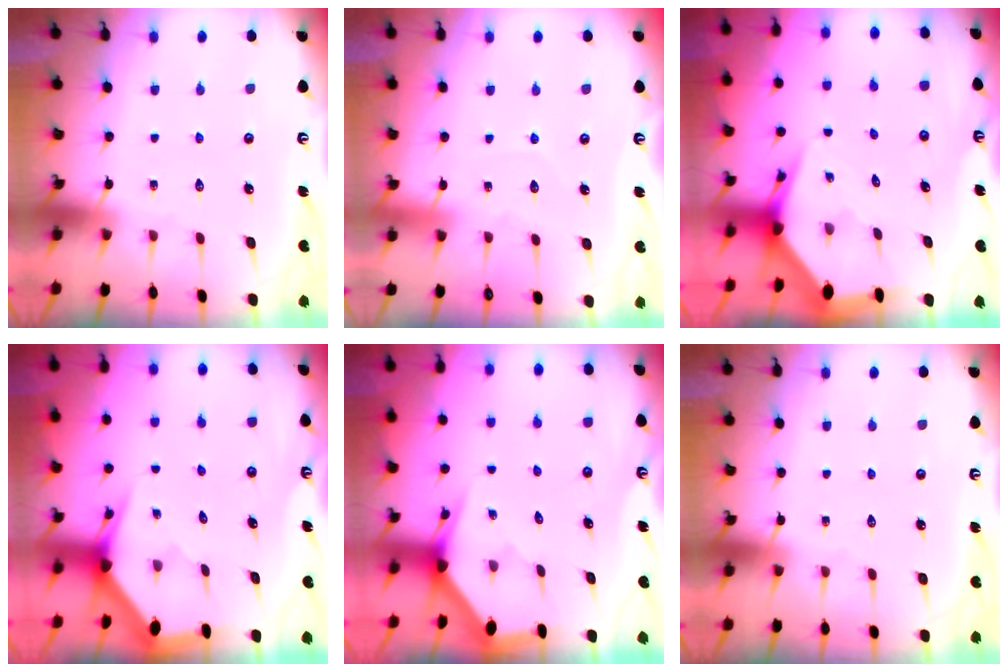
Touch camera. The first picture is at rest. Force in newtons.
{"total": 3.1, "press": 3.1, "slide": 0.3}
{"total": 3.9, "press": 3.9, "slide": 0.5}
{"total": 3.2, "press": 3.2, "slide": 0.0}
{"total": 3.2, "press": 3.2, "slide": 0.1}
{"total": 0.0}